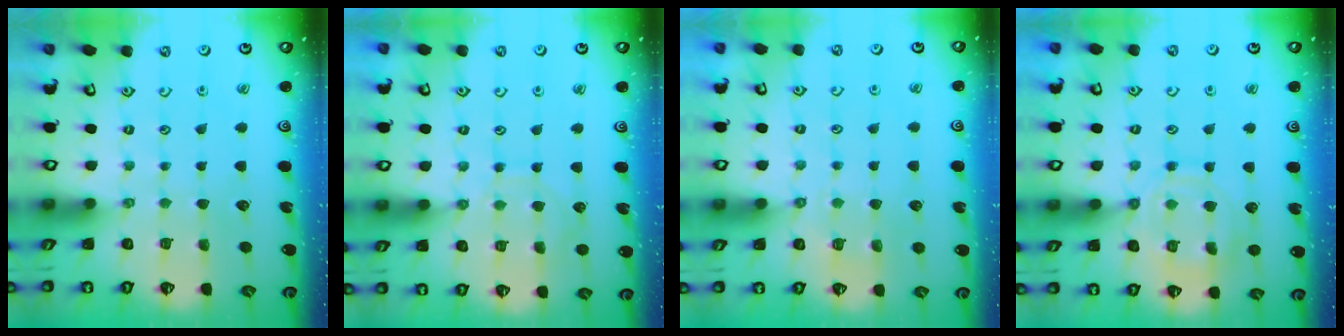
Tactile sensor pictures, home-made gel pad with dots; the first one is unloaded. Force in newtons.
{"total": 8.7, "press": 8.6, "slide": 0.7}
{"total": 3.8, "press": 3.6, "slide": 0.9}
{"total": 13.1, "press": 13.0, "slide": 1.2}